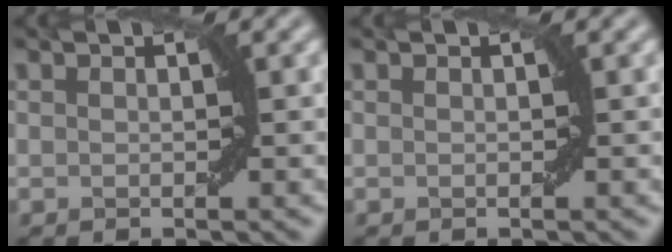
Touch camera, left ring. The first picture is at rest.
{"total": 0.0}